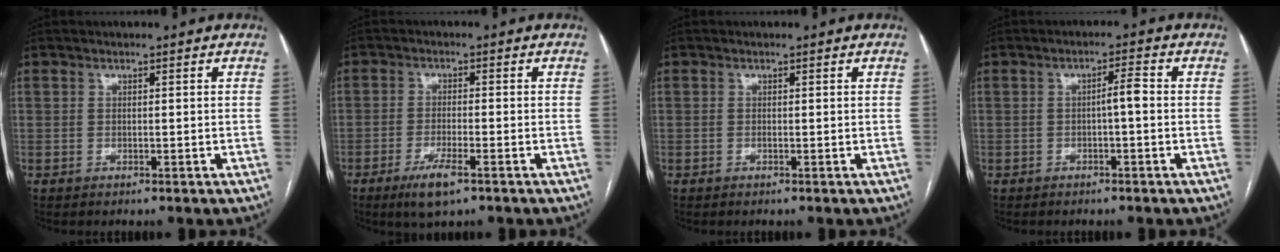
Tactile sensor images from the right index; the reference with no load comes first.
{"total": 5.4, "force": [-3.3, 1.0, 4.2], "torque": [-0.084, -0.009, -0.054]}
{"total": 0.0}
{"total": 2.6, "force": [-0.4, 0.3, 2.5], "torque": [-0.039, 0.006, -0.007]}